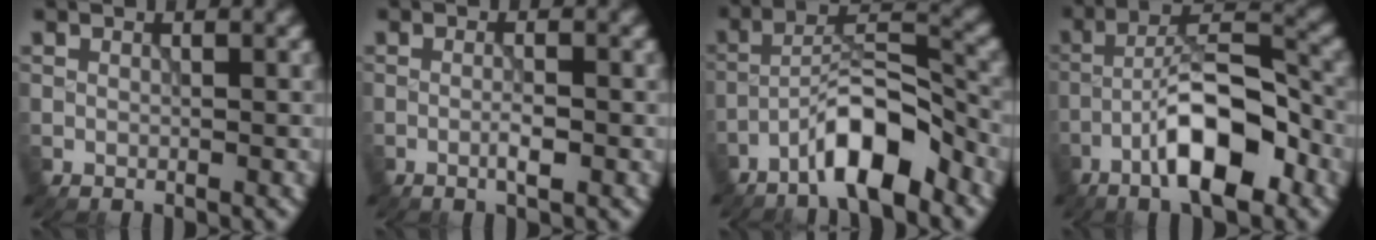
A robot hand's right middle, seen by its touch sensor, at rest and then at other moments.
{"total": 1.5, "force": [-0.5, 0.2, 1.4], "torque": [-0.026, 0.000, -0.012]}
{"total": 6.9, "force": [-4.4, 1.8, 5.0], "torque": [-0.082, 0.017, -0.081]}
{"total": 9.0, "force": [-4.5, 2.7, 7.3], "torque": [-0.115, 0.024, -0.081]}